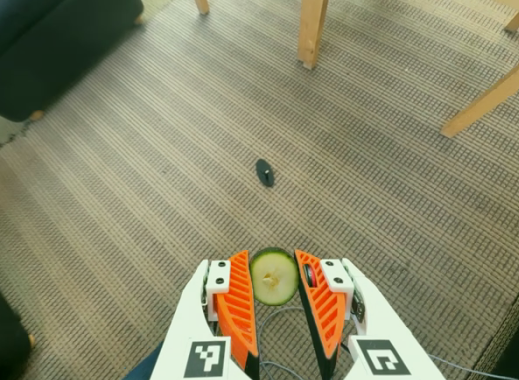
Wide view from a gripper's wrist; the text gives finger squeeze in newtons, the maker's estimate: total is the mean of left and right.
{"total": 8.8, "left": 8.7, "right": 8.9}